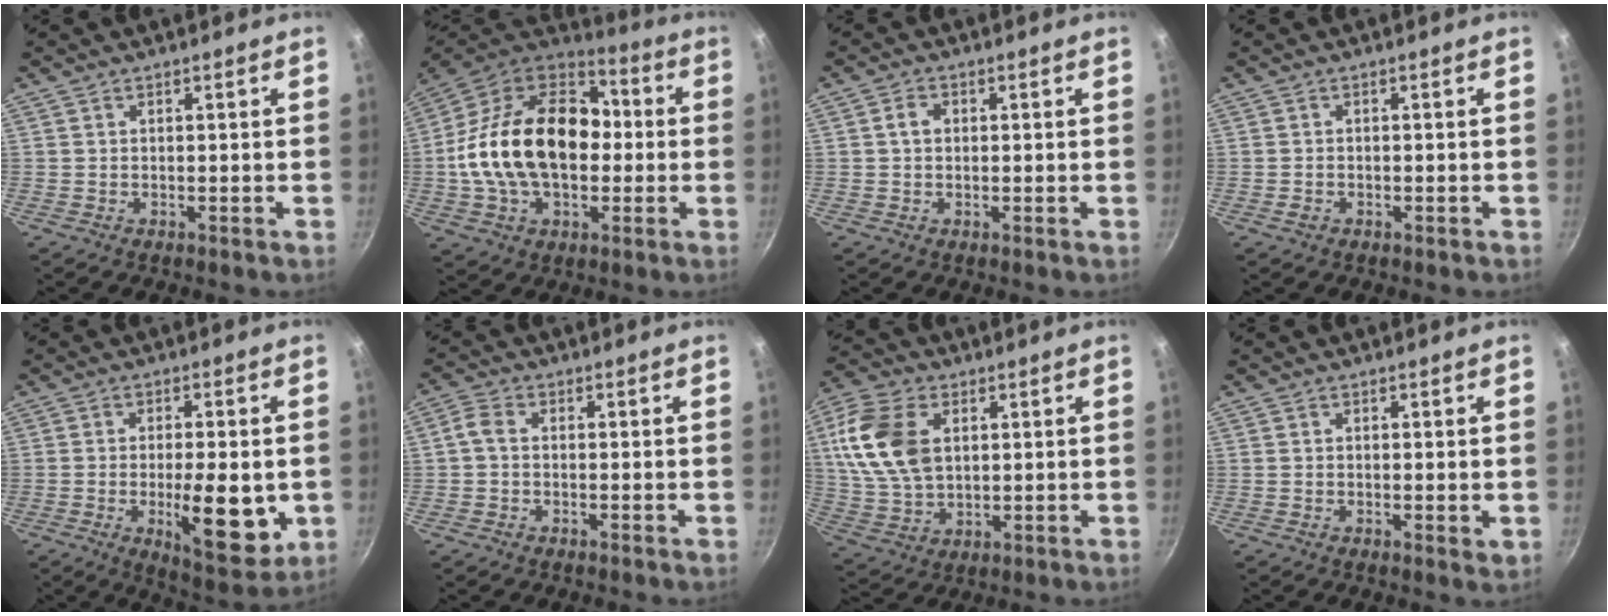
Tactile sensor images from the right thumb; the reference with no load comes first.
{"total": 25.5, "force": [-0.5, 17.0, 19.1], "torque": [-0.309, 0.047, -0.017]}
{"total": 2.4, "force": [0.2, 1.9, 1.5], "torque": [-0.018, 0.007, 0.002]}
{"total": 1.2, "force": [-0.7, 0.9, 0.6], "torque": [-0.013, 0.007, -0.010]}
{"total": 13.6, "force": [-2.5, 5.0, 12.4], "torque": [-0.165, -0.008, -0.029]}
{"total": 2.9, "force": [-0.4, 2.1, 2.0], "torque": [-0.046, 0.013, -0.019]}
{"total": 15.5, "force": [3.6, 10.2, 11.1], "torque": [-0.207, -0.003, 0.071]}
{"total": 1.4, "force": [0.1, 0.6, 1.3], "torque": [-0.019, -0.005, -0.001]}